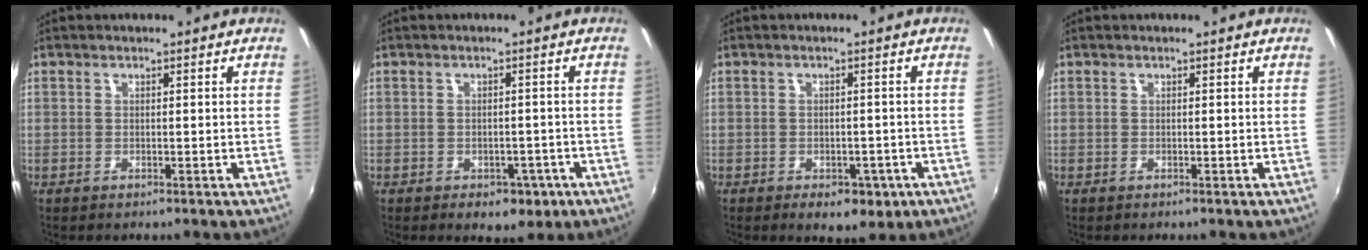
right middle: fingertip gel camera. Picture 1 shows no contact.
{"total": 5.4, "force": [-2.9, 3.7, 2.7], "torque": [-0.049, -0.007, -0.027]}
{"total": 5.9, "force": [-3.2, 3.5, 3.4], "torque": [-0.058, -0.012, -0.034]}
{"total": 0.0}